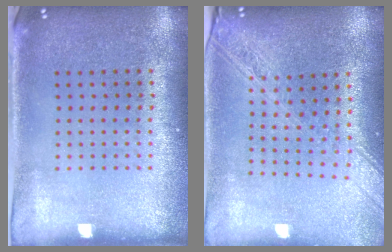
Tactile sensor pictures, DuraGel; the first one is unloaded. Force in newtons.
{"total": 2.3, "press": 1.9, "slide": 1.3}